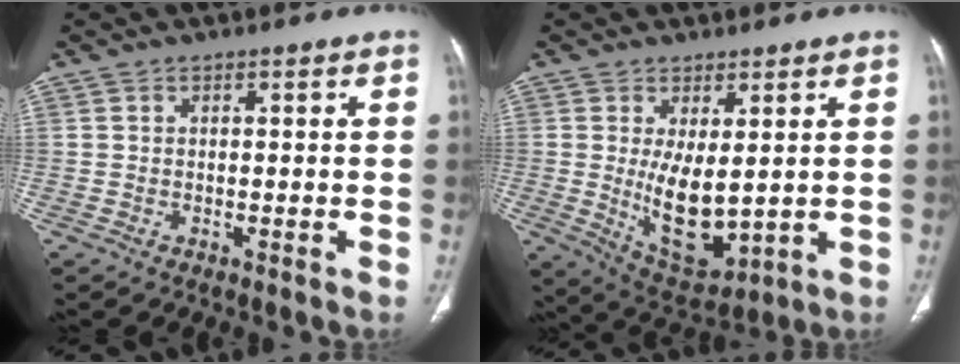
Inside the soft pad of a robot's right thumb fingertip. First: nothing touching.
{"total": 10.3, "force": [0.5, 4.8, 9.1], "torque": [-0.137, -0.030, 0.034]}